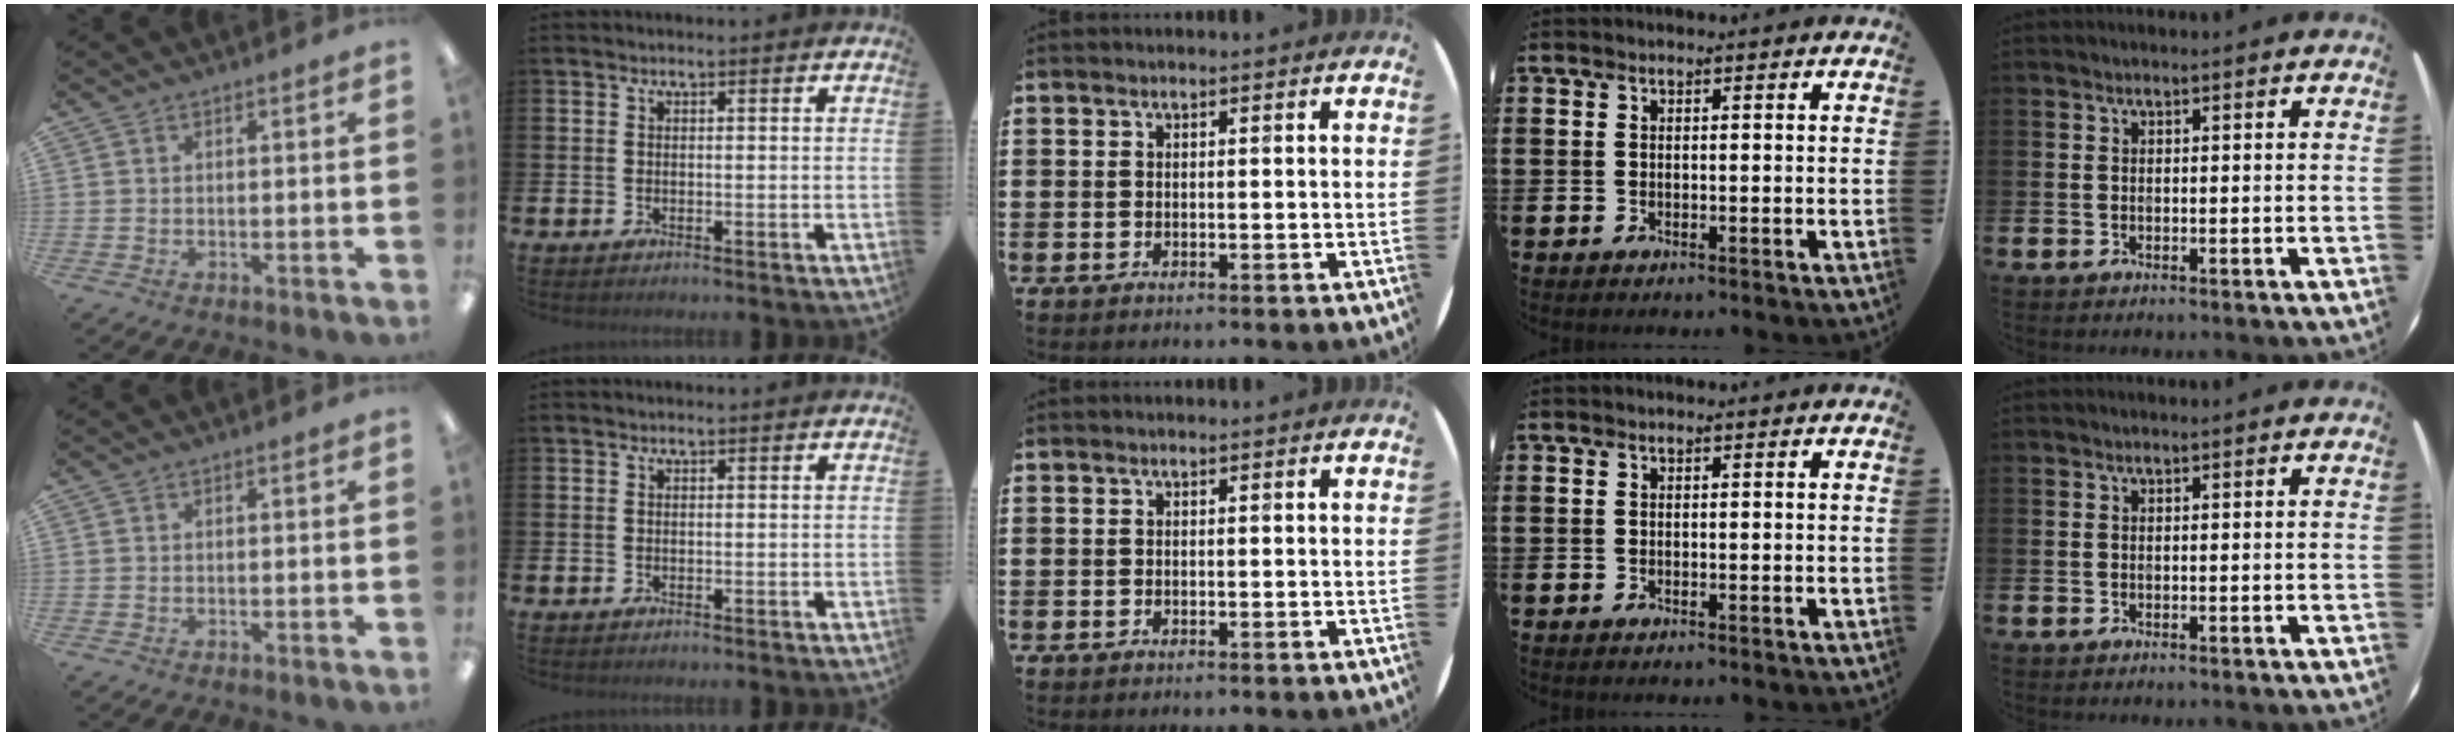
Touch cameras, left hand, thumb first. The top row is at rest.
{}